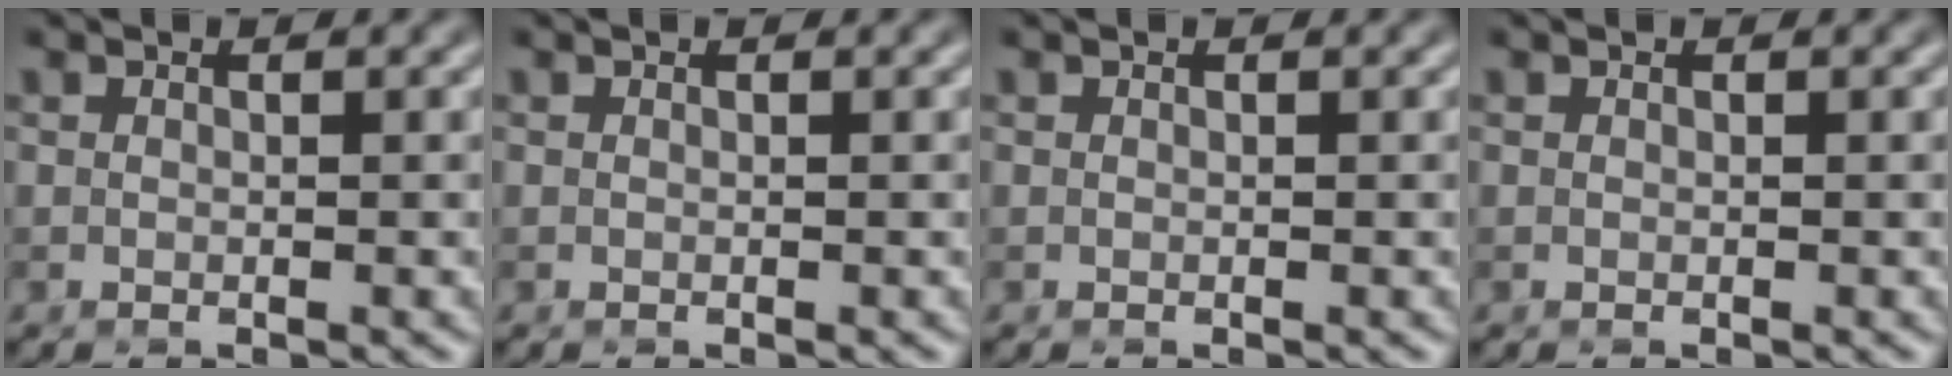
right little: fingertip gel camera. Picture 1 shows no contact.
{"total": 0.0}
{"total": 0.0}
{"total": 0.0}